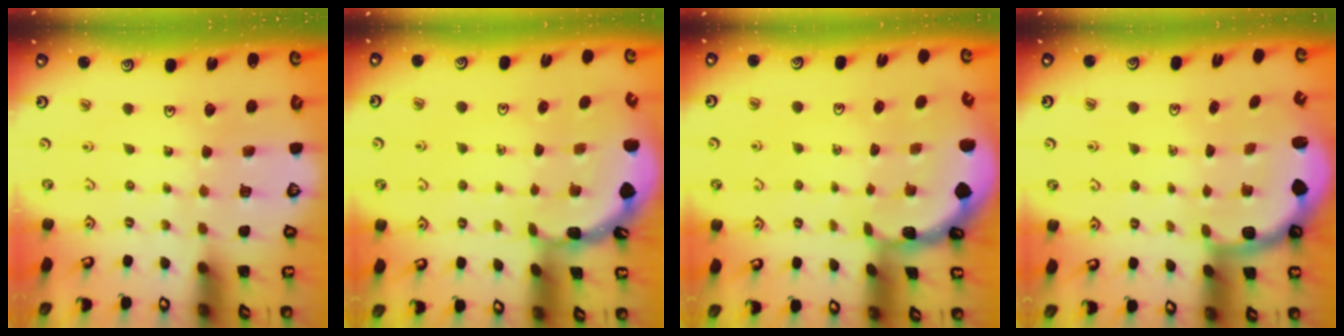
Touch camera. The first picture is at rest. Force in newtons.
{"total": 1.7, "press": 1.7, "slide": 0.1}
{"total": 0.9, "press": 0.9, "slide": 0.2}
{"total": 2.3, "press": 2.0, "slide": 1.1}